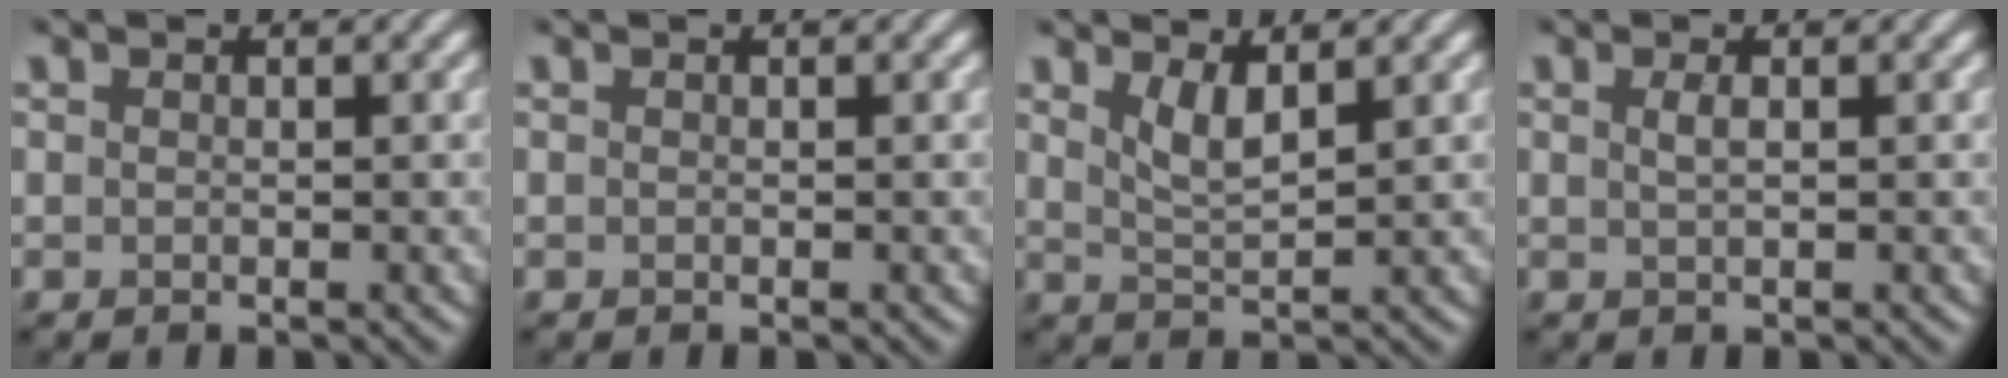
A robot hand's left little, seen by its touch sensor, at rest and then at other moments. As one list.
[{"total": 0.0}, {"total": 2.4, "force": [1.4, 0.6, 1.9], "torque": [-0.038, -0.009, 0.031]}, {"total": 1.1, "force": [0.3, 0.4, 1.0], "torque": [-0.019, 0.004, 0.005]}]